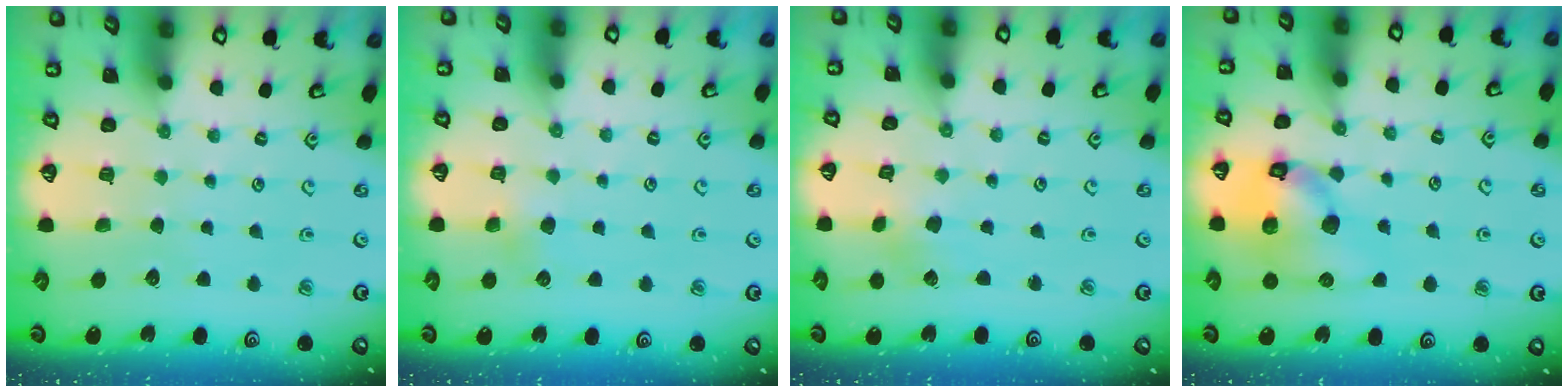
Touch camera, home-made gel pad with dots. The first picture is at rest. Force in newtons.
{"total": 3.7, "press": 3.7, "slide": 0.6}
{"total": 2.3, "press": 2.3, "slide": 0.4}
{"total": 13.7, "press": 13.6, "slide": 2.1}